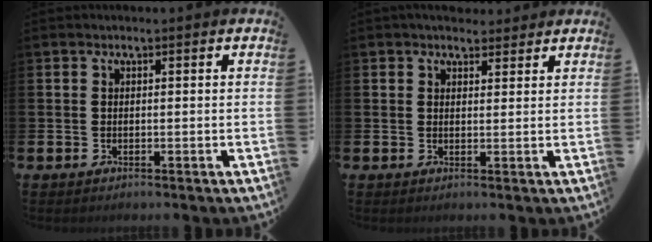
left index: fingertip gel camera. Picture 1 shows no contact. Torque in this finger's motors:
{"motor_torque": [1.03, -1.10, 0.01, 0.07]}